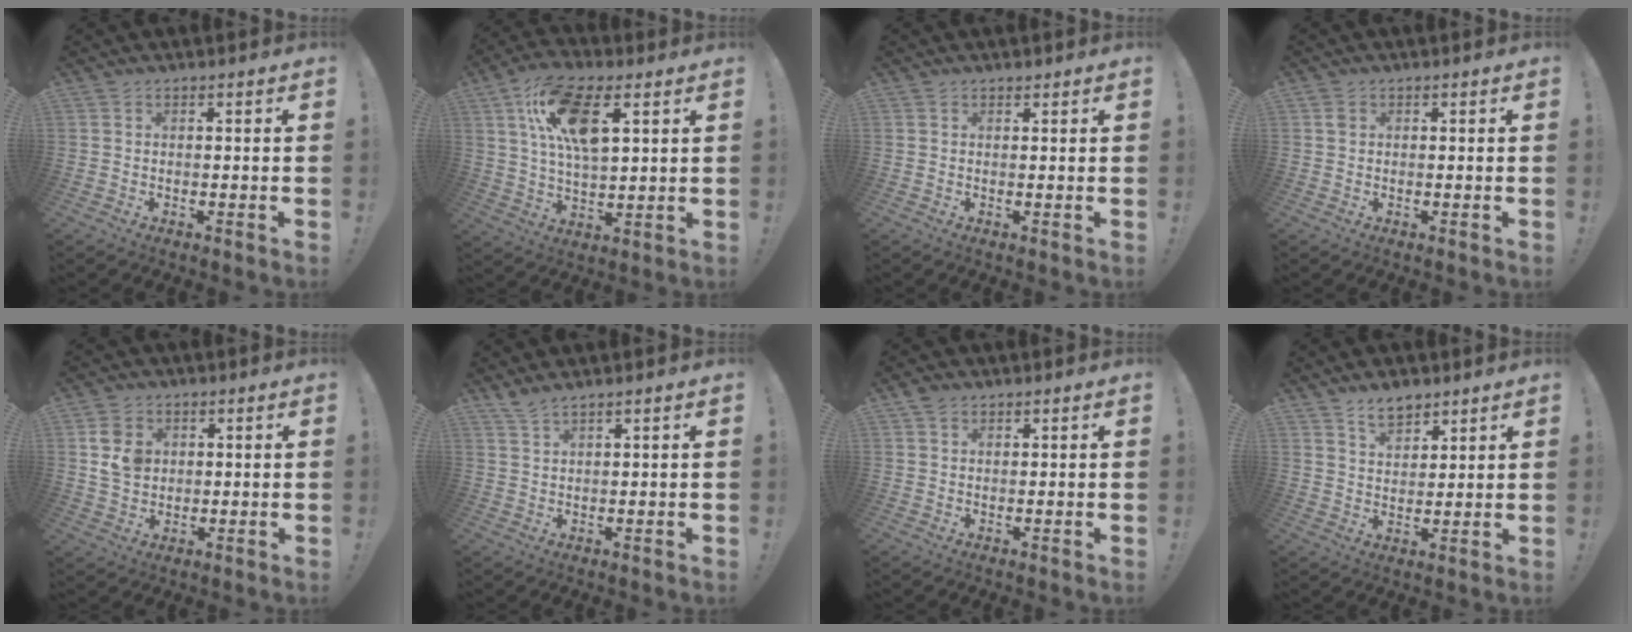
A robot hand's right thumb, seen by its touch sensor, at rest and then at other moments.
{"total": 15.8, "force": [6.3, 7.3, 12.5], "torque": [-0.219, -0.006, 0.110]}
{"total": 0.7, "force": [0.6, 0.3, 0.1], "torque": [-0.002, 0.000, 0.012]}
{"total": 0.9, "force": [0.4, 0.7, 0.5], "torque": [-0.011, 0.003, 0.007]}
{"total": 8.0, "force": [2.4, 6.8, 3.5], "torque": [-0.060, -0.002, 0.048]}
{"total": 2.8, "force": [2.3, 0.2, 1.5], "torque": [-0.041, -0.007, 0.044]}
{"total": 1.8, "force": [1.1, 1.2, 0.7], "torque": [-0.015, 0.002, 0.022]}
{"total": 6.8, "force": [5.2, 3.5, 2.6], "torque": [-0.047, -0.024, 0.096]}